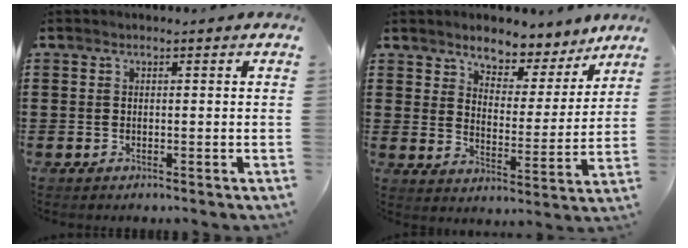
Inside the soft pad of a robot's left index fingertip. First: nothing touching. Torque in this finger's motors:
{"motor_torque": [1.41, -0.73, 0.27, 0.09]}